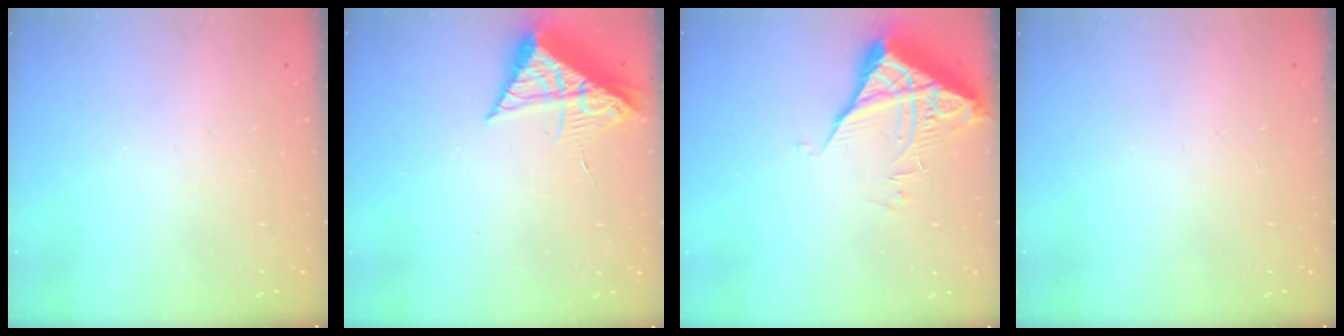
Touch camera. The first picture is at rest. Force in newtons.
{"total": 9.8, "press": 9.8, "slide": 0.6}
{"total": 5.7, "press": 5.7, "slide": 0.5}
{"total": 0.0}